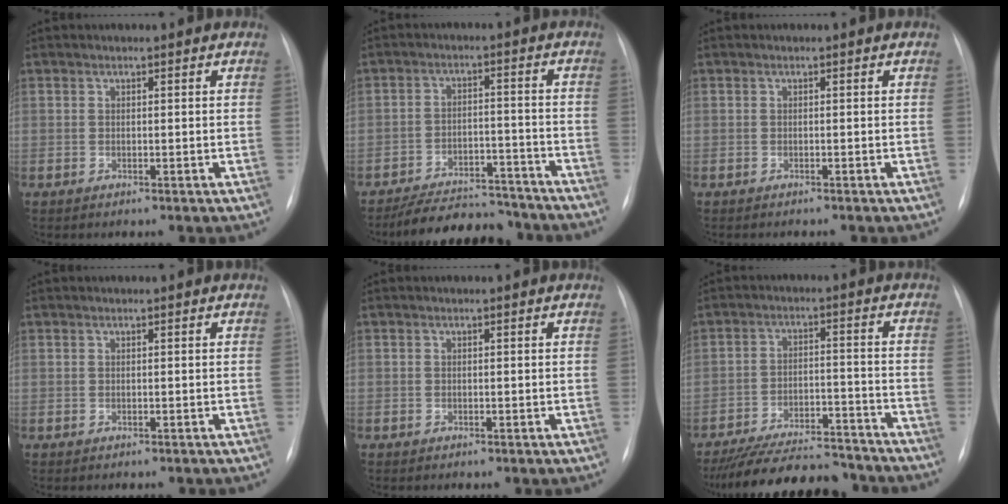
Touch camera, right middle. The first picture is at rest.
{"total": 11.9, "force": [-11.0, 3.5, 3.0], "torque": [-0.032, 0.015, -0.160]}
{"total": 2.1, "force": [-1.9, 0.3, 0.9], "torque": [-0.011, -0.004, -0.021]}
{"total": 1.4, "force": [-1.2, 0.4, 0.5], "torque": [-0.008, -0.002, -0.014]}
{"total": 0.5, "force": [-0.3, 0.4, 0.0], "torque": [-0.004, 0.002, -0.005]}
{"total": 18.0, "force": [-16.3, 3.9, 6.5], "torque": [-0.122, 0.005, -0.240]}